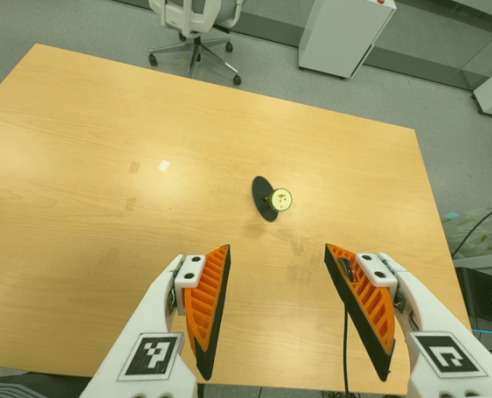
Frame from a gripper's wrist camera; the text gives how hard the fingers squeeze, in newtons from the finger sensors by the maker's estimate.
{"total": 0.0}